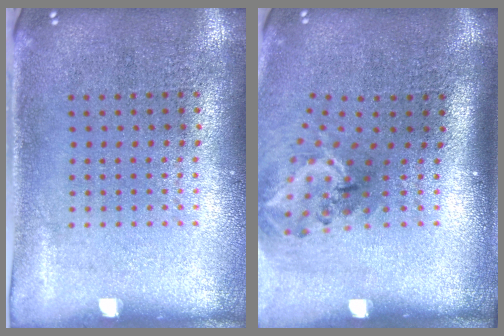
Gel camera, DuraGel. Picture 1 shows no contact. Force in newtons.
{"total": 2.0, "press": 1.3, "slide": 1.5}